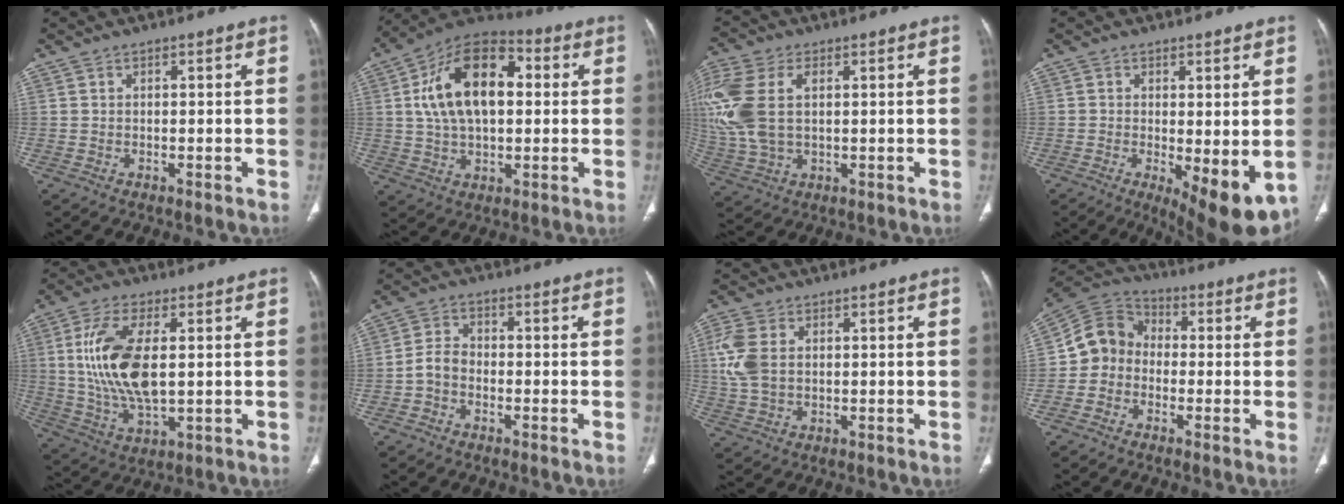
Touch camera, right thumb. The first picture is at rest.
{"total": 17.7, "force": [2.9, 10.3, 14.0], "torque": [-0.227, 0.024, 0.043]}
{"total": 15.7, "force": [3.0, 9.5, 12.1], "torque": [-0.311, 0.010, 0.062]}
{"total": 10.6, "force": [-2.5, 3.7, 9.6], "torque": [-0.132, -0.026, -0.026]}
{"total": 15.1, "force": [1.9, 7.1, 13.2], "torque": [-0.265, -0.010, 0.043]}
{"total": 3.8, "force": [-1.5, 2.7, 2.2], "torque": [-0.035, 0.018, -0.037]}
{"total": 7.2, "force": [1.3, 4.8, 5.2], "torque": [-0.128, 0.006, 0.028]}
{"total": 8.4, "force": [-1.6, 7.4, 3.5], "torque": [-0.048, 0.035, -0.047]}